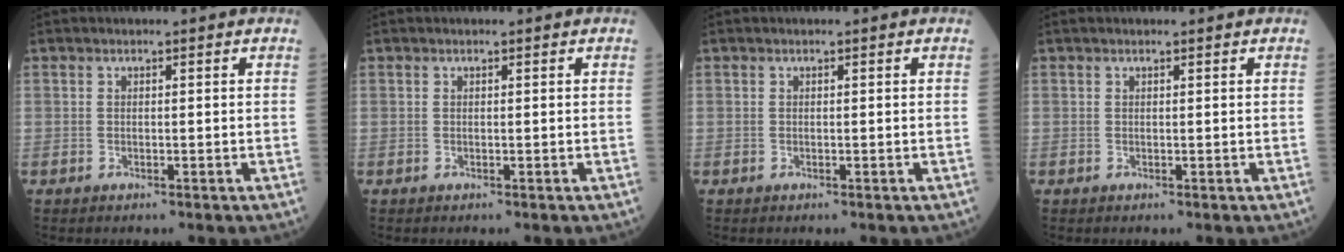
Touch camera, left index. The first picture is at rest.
{"total": 0.0}
{"total": 0.0}
{"total": 0.5, "force": [0.5, 0.0, 0.1], "torque": [-0.004, 0.006, 0.010]}